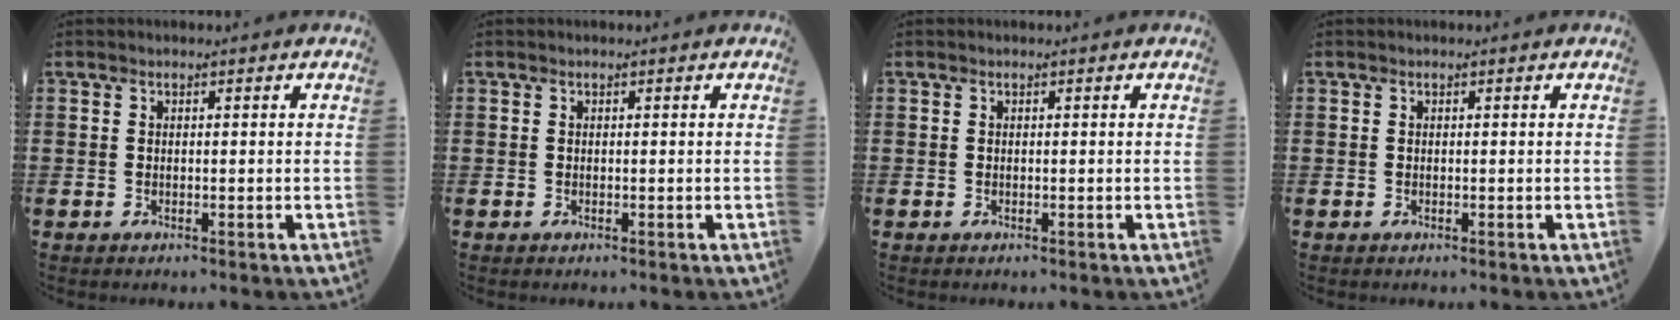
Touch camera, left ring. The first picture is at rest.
{"total": 0.0}
{"total": 0.0}
{"total": 0.0}